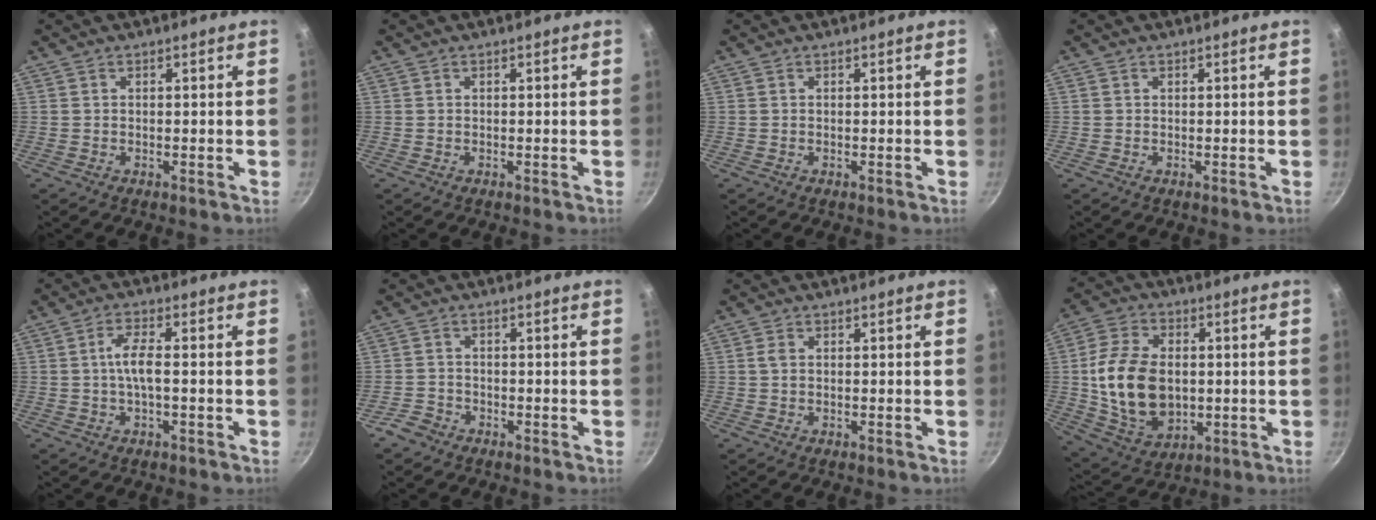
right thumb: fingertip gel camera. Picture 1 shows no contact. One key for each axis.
{"total": 0.0}
{"total": 0.0}
{"total": 0.0}
{"total": 4.5, "fx": -0.5, "fy": 1.4, "fz": 4.3, "tx": -0.094, "ty": 0.015, "tz": -0.015}
{"total": 3.1, "fx": -2.3, "fy": 1.9, "fz": 0.7, "tx": -0.015, "ty": 0.025, "tz": -0.043}
{"total": 1.4, "fx": 0.2, "fy": 1.0, "fz": 1.0, "tx": -0.020, "ty": 0.003, "tz": 0.002}
{"total": 17.2, "fx": -0.1, "fy": 11.8, "fz": 12.5, "tx": -0.216, "ty": 0.000, "tz": 0.010}